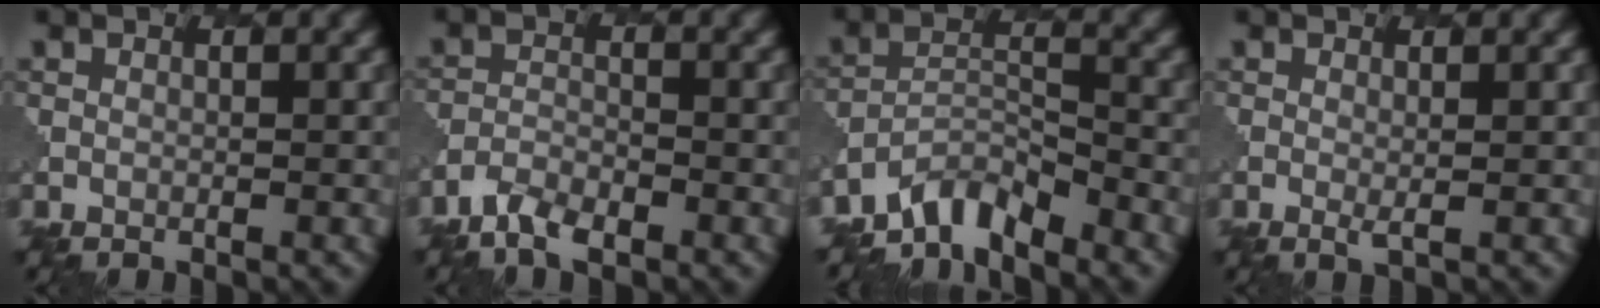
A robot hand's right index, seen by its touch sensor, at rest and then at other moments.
{"total": 3.3, "force": [-2.7, 1.2, 1.5], "torque": [-0.033, -0.005, -0.056]}
{"total": 4.4, "force": [-4.0, 1.2, 1.3], "torque": [-0.016, 0.000, -0.081]}
{"total": 0.8, "force": [0.3, 0.1, 0.7], "torque": [-0.019, -0.005, 0.009]}